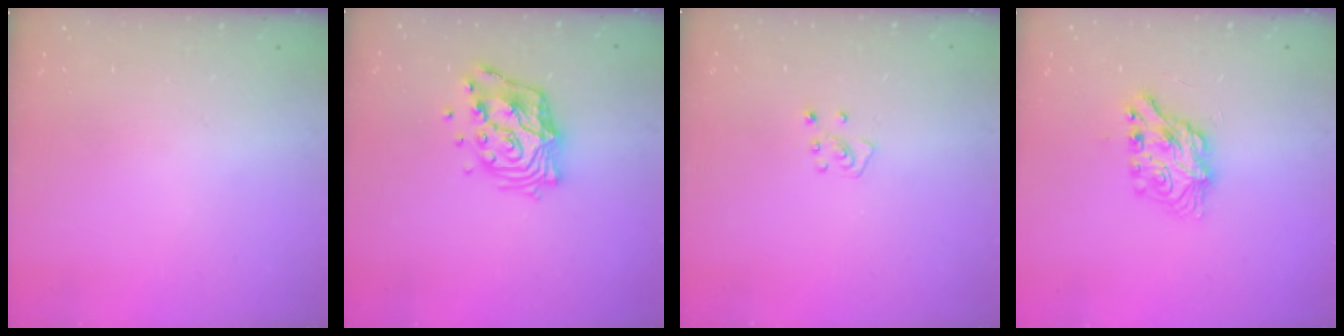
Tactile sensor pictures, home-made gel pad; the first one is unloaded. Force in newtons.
{"total": 13.7, "press": 13.6, "slide": 1.5}
{"total": 5.4, "press": 5.4, "slide": 0.6}
{"total": 7.1, "press": 7.1, "slide": 0.3}